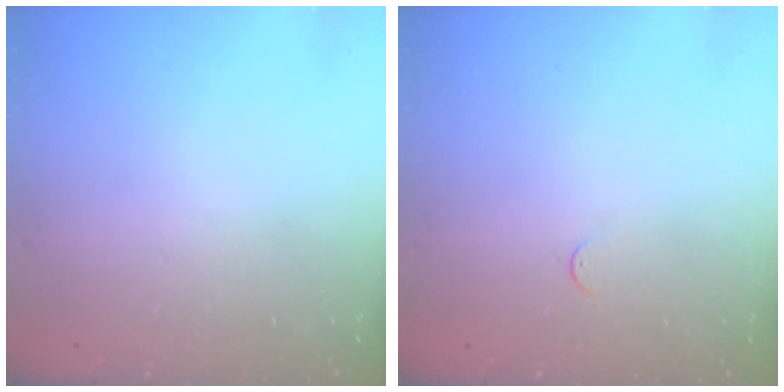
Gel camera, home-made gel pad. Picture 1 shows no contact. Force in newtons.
{"total": 2.7, "press": 2.7, "slide": 0.4}